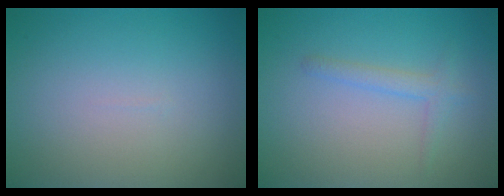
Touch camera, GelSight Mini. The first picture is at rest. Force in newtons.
{"total": 1.6, "press": 1.6, "slide": 0.1}